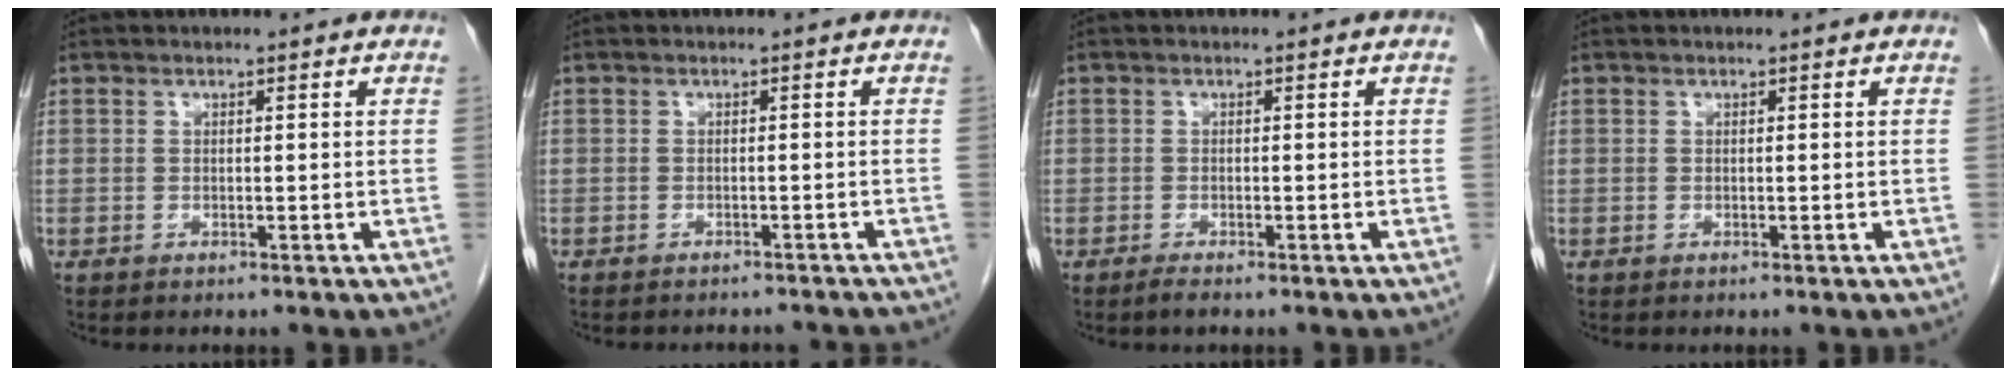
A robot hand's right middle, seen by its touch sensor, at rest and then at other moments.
{"total": 7.3, "force": [-6.8, 1.7, 1.8], "torque": [-0.018, -0.001, -0.070]}
{"total": 0.8, "force": [-0.7, 0.2, 0.3], "torque": [-0.009, -0.001, -0.010]}
{"total": 0.0}